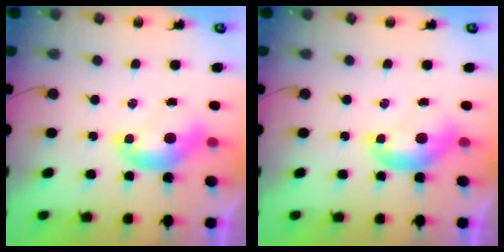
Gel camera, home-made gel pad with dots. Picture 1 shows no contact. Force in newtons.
{"total": 0.0}